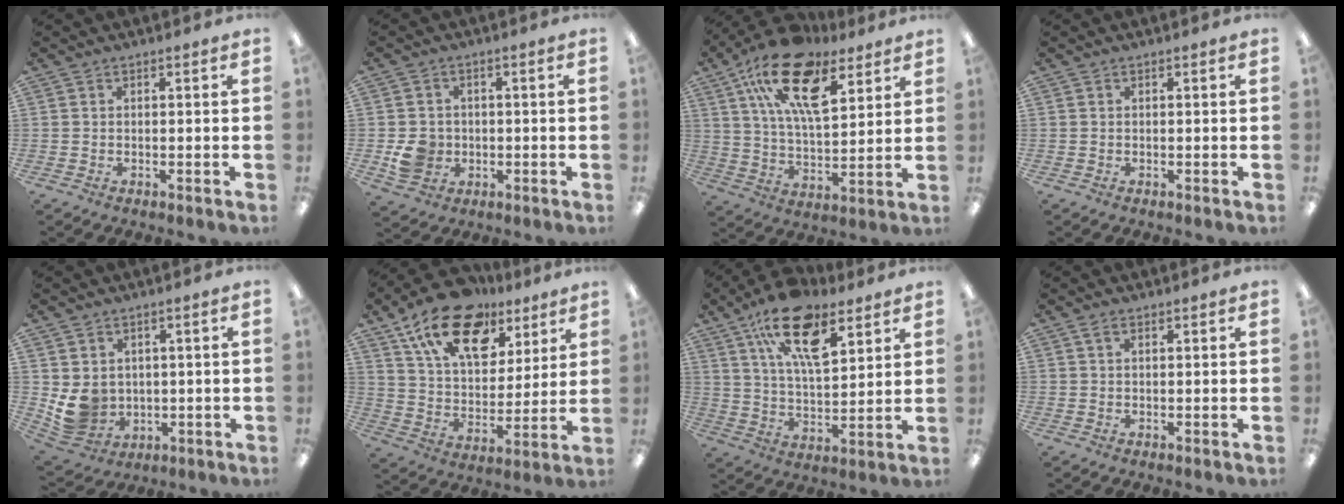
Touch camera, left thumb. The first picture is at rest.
{"total": 6.3, "force": [-1.1, 5.7, 2.4], "torque": [-0.042, 0.008, -0.017]}
{"total": 21.1, "force": [11.7, 9.8, 14.6], "torque": [-0.259, -0.044, 0.205]}
{"total": 0.0}
{"total": 7.9, "force": [1.6, 7.2, 2.8], "torque": [-0.072, -0.007, 0.040]}
{"total": 19.2, "force": [12.0, 10.5, 10.6], "torque": [-0.176, -0.062, 0.213]}
{"total": 18.7, "force": [10.7, 8.6, 12.7], "torque": [-0.209, -0.042, 0.187]}
{"total": 1.6, "force": [0.9, 0.7, 1.1], "torque": [-0.025, 0.002, 0.015]}